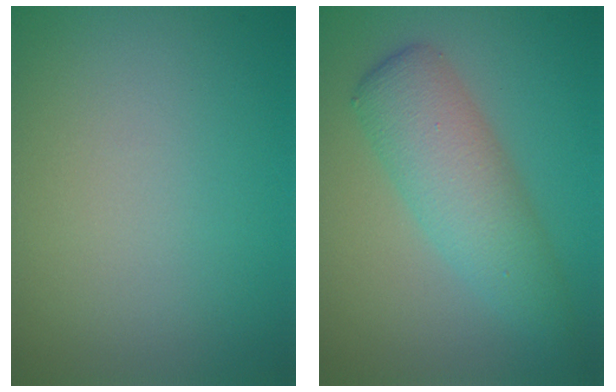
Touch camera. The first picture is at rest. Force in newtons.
{"total": 5.0, "press": 5.0, "slide": 0.2}